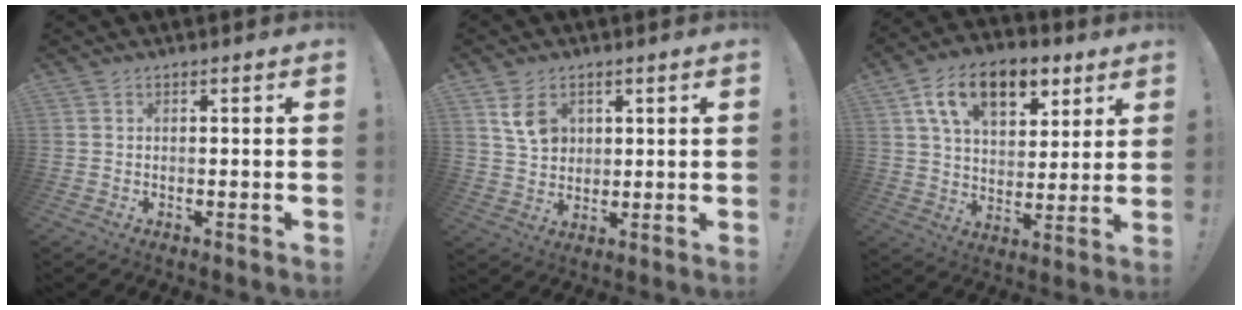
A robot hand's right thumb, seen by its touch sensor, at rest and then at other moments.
{"total": 7.7, "force": [3.3, 5.9, 3.7], "torque": [-0.050, -0.009, 0.065]}
{"total": 16.7, "force": [8.3, 10.0, 10.5], "torque": [-0.163, -0.028, 0.147]}